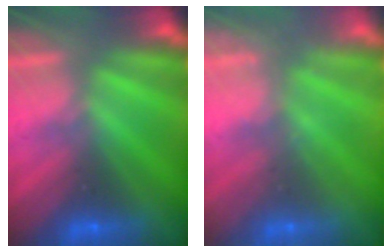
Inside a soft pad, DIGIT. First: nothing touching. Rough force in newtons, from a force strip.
{"total": 2.4}